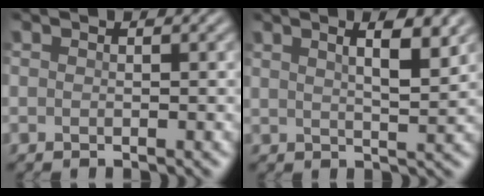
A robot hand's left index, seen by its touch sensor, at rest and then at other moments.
{"total": 4.5, "force": [2.3, 1.2, 3.7], "torque": [-0.043, 0.011, 0.023]}